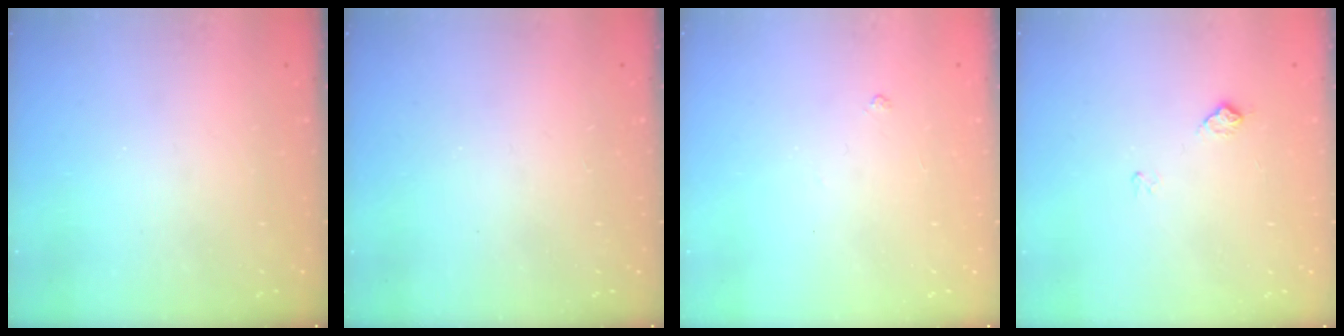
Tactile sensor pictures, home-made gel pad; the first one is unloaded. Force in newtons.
{"total": 0.0}
{"total": 2.9, "press": 2.8, "slide": 0.6}
{"total": 6.6, "press": 6.5, "slide": 0.7}